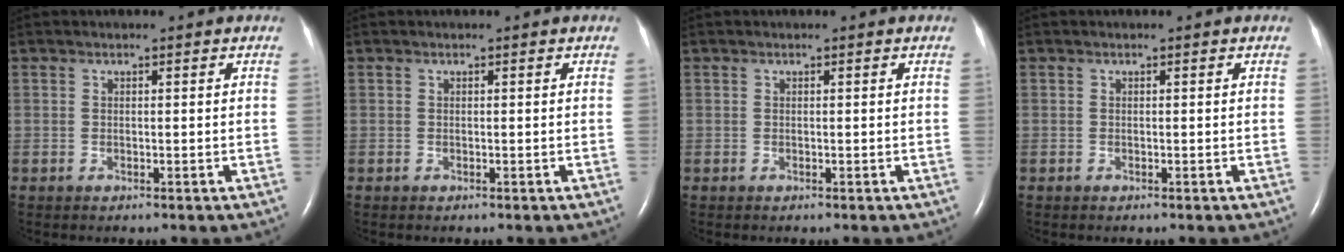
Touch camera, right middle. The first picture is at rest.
{"total": 0.0}
{"total": 0.0}
{"total": 0.0}